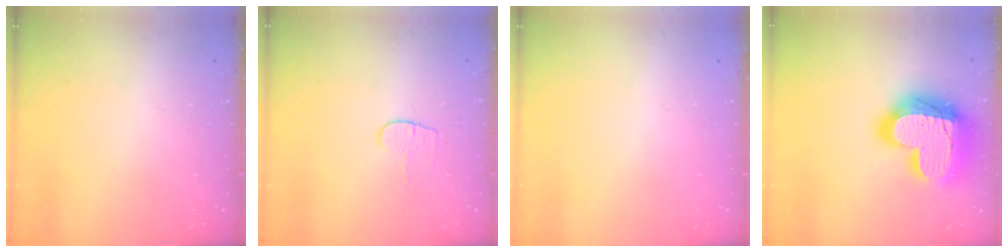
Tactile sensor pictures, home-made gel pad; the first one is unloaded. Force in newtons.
{"total": 4.8, "press": 4.8, "slide": 0.4}
{"total": 0.0}
{"total": 27.3, "press": 27.2, "slide": 2.0}